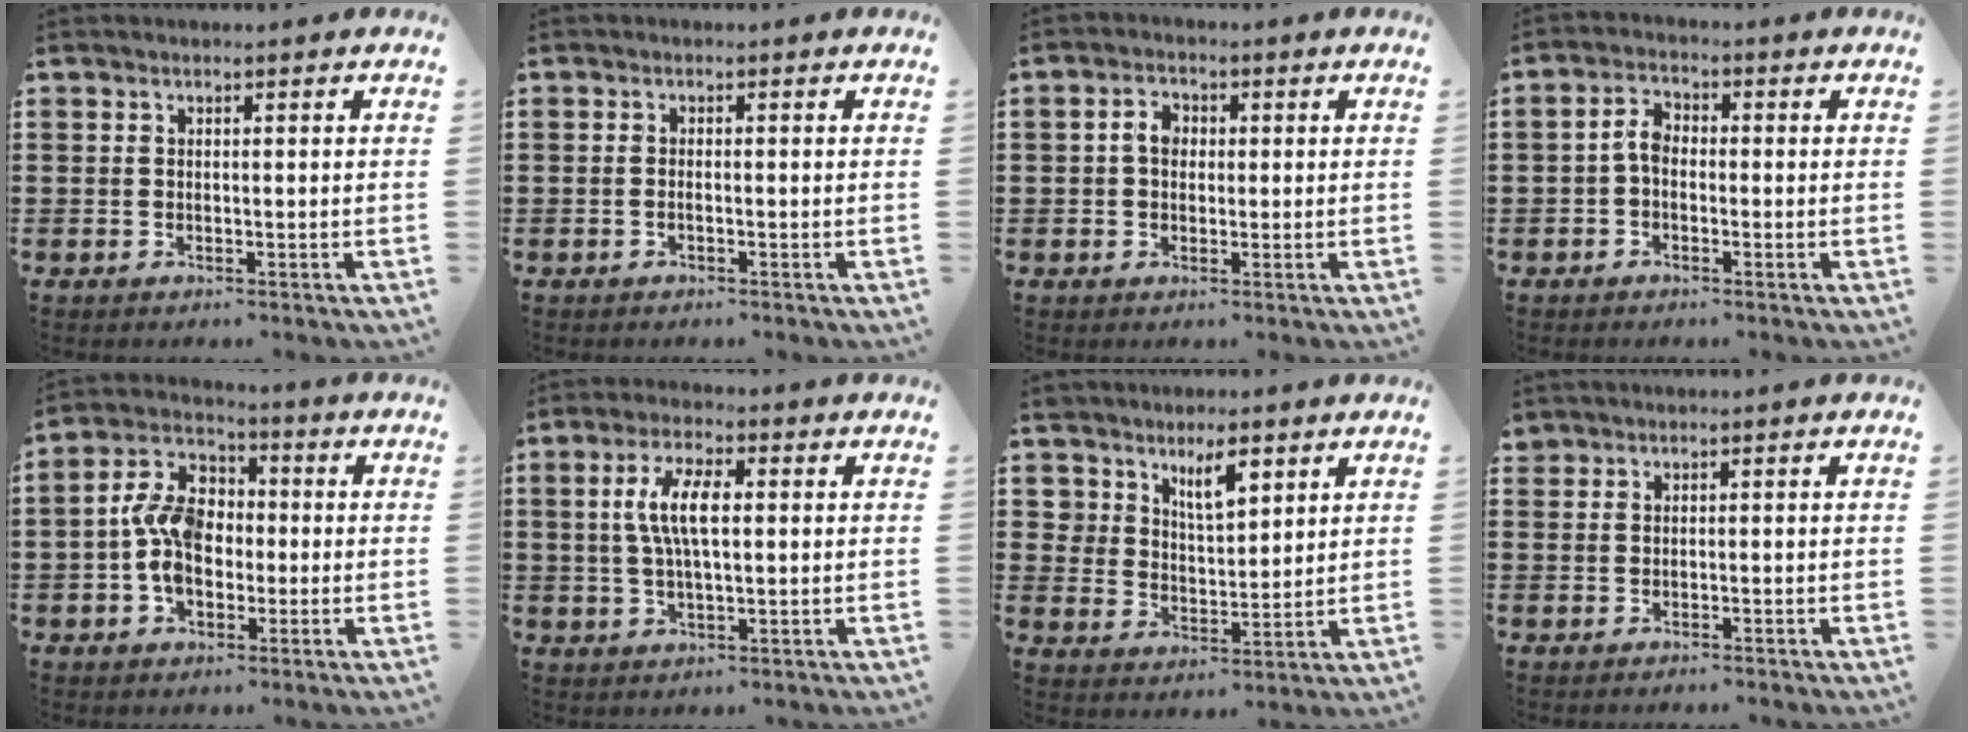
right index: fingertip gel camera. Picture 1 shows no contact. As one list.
[{"total": 0.7, "force": [-0.3, -0.1, 0.6], "torque": [-0.014, -0.008, -0.004]}, {"total": 3.2, "force": [0.0, 2.4, 2.1], "torque": [-0.047, 0.011, -0.002]}, {"total": 3.4, "force": [-0.7, 2.1, 2.6], "torque": [-0.058, 0.005, -0.017]}, {"total": 8.9, "force": [-0.9, 6.1, 6.3], "torque": [-0.150, 0.008, -0.018]}, {"total": 7.0, "force": [0.7, 2.5, 6.5], "torque": [-0.140, 0.005, 0.005]}, {"total": 6.1, "force": [4.4, 3.1, 3.0], "torque": [-0.053, -0.002, 0.075]}, {"total": 0.6, "force": [0.2, 0.5, -0.1], "torque": [-0.001, 0.003, 0.003]}]